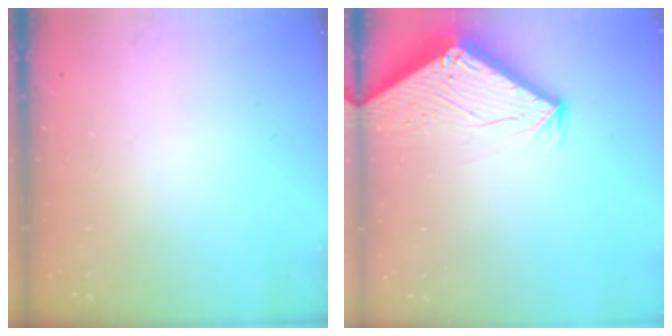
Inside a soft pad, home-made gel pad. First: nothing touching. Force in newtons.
{"total": 2.9, "press": 2.9, "slide": 0.1}